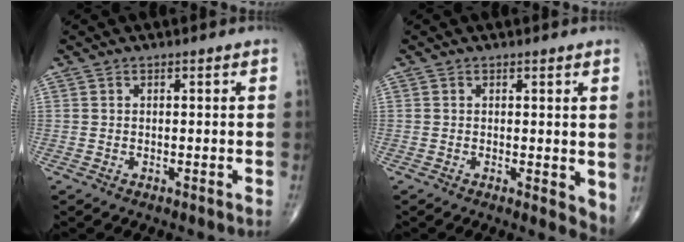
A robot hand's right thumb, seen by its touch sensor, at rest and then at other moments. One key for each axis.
{"total": 3.8, "fx": 0.4, "fy": 1.6, "fz": 3.4, "tx": -0.037, "ty": -0.011, "tz": 0.005}